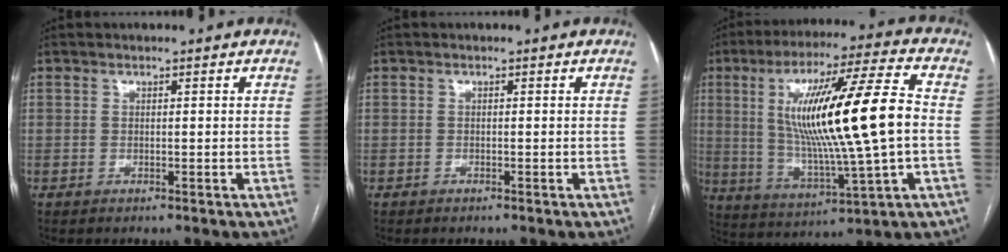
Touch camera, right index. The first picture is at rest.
{"total": 0.0}
{"total": 20.2, "force": [1.4, 0.8, 20.1], "torque": [-0.359, 0.004, 0.021]}